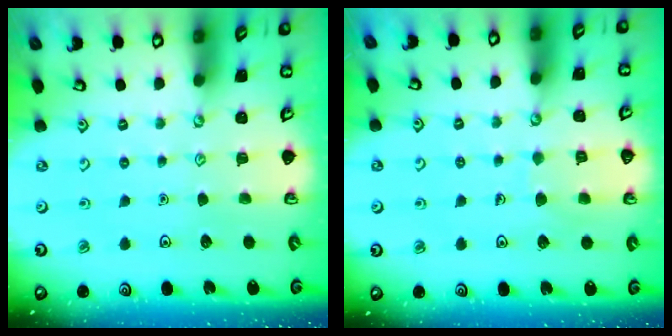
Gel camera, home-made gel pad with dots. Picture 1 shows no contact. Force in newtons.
{"total": 6.8, "press": 6.8, "slide": 0.4}